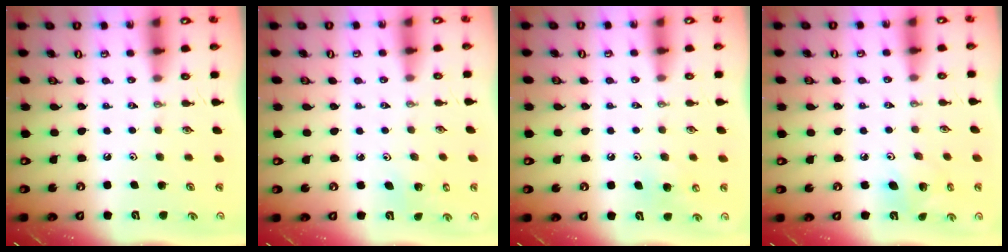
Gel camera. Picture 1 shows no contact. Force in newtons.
{"total": 2.4, "press": 2.4, "slide": 0.2}
{"total": 7.5, "press": 7.5, "slide": 0.9}
{"total": 6.4, "press": 6.4, "slide": 0.3}